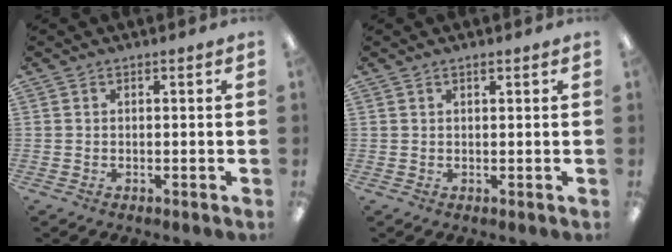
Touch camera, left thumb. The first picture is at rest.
{"total": 0.7, "force": [0.6, 0.2, 0.3], "torque": [-0.008, 0.001, 0.012]}